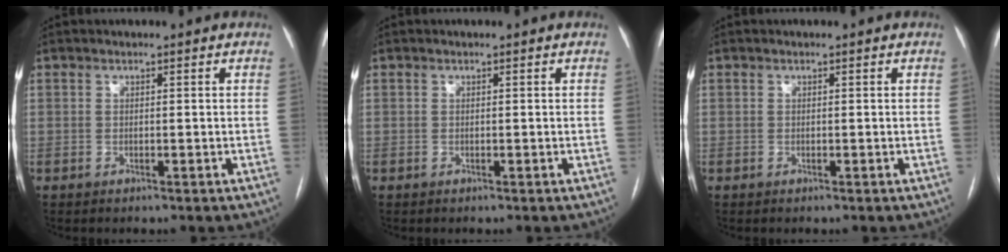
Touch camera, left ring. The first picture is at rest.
{"total": 0.0}
{"total": 0.0}